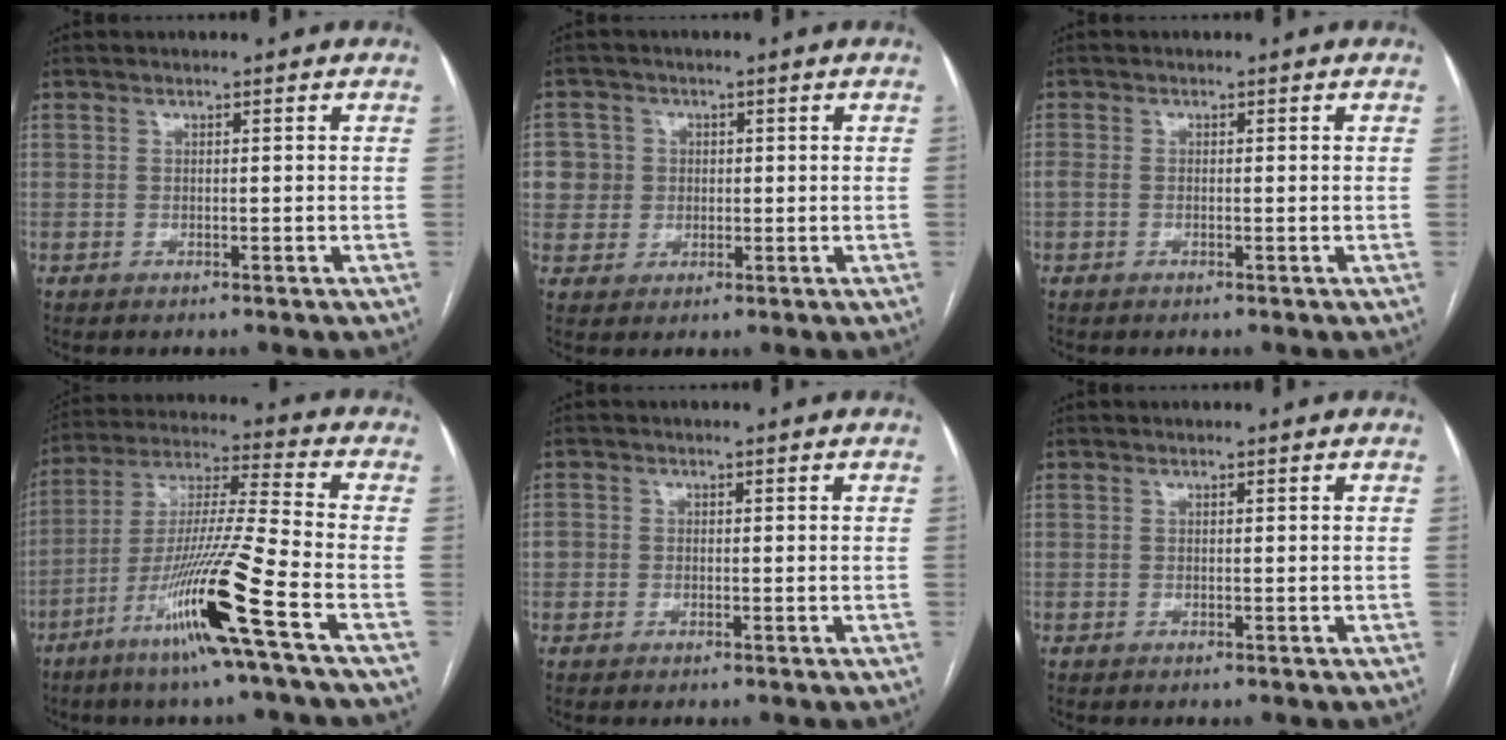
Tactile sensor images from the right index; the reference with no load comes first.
{"total": 5.9, "force": [1.1, 5.8, 0.3], "torque": [0.000, 0.018, 0.025]}
{"total": 1.1, "force": [-0.1, 0.8, 0.7], "torque": [-0.026, 0.010, 0.001]}
{"total": 16.6, "force": [-8.0, -1.5, 14.4], "torque": [-0.287, -0.024, -0.151]}
{"total": 1.9, "force": [-0.1, 1.8, 0.5], "torque": [-0.002, 0.009, -0.002]}
{"total": 0.0}